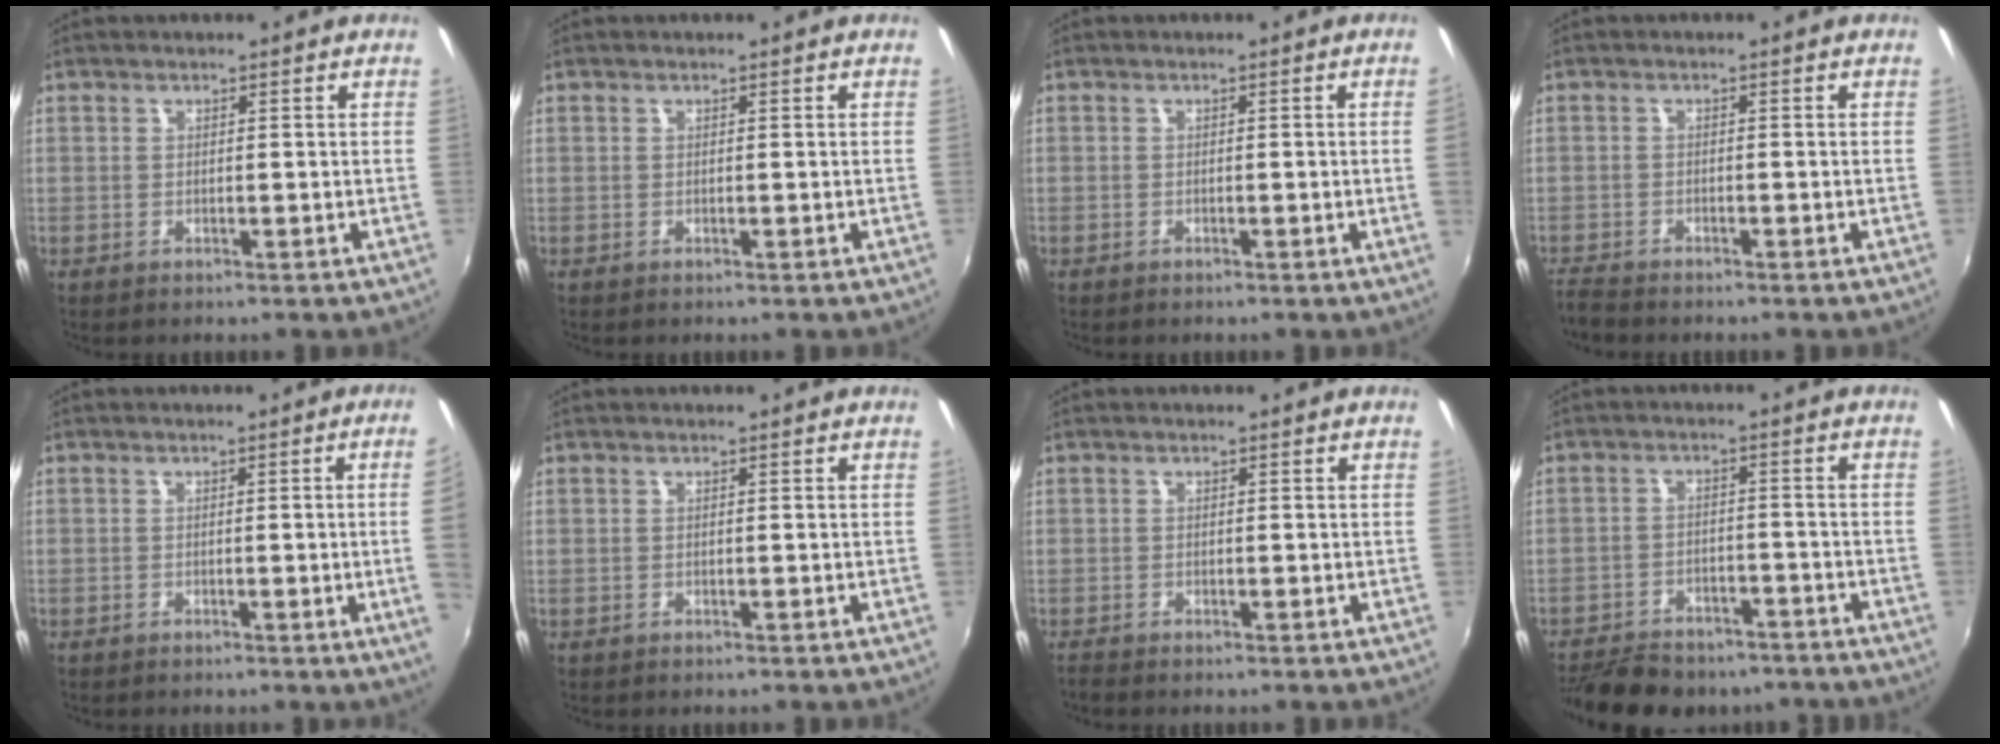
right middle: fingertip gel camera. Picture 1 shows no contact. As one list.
[{"total": 0.0}, {"total": 1.2, "force": [-0.1, -0.8, 0.9], "torque": [-0.008, -0.008, 0.000]}, {"total": 3.7, "force": [-3.5, 0.5, 0.8], "torque": [-0.031, -0.017, -0.071]}, {"total": 4.0, "force": [-0.1, -1.9, 3.6], "torque": [-0.058, -0.009, 0.005]}, {"total": 0.0}, {"total": 0.9, "force": [-0.9, 0.0, 0.2], "torque": [-0.005, -0.003, -0.017]}, {"total": 16.5, "force": [-13.5, 6.6, 6.9], "torque": [-0.153, -0.008, -0.187]}]